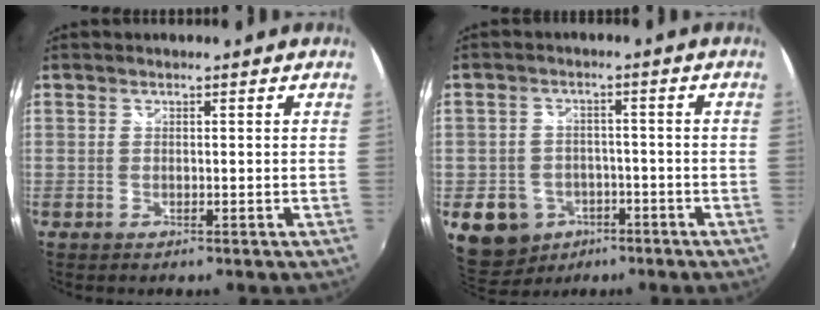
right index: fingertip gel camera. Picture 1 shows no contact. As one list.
[{"total": 9.2, "force": [-4.6, 7.4, 2.9], "torque": [-0.086, 0.010, -0.056]}]